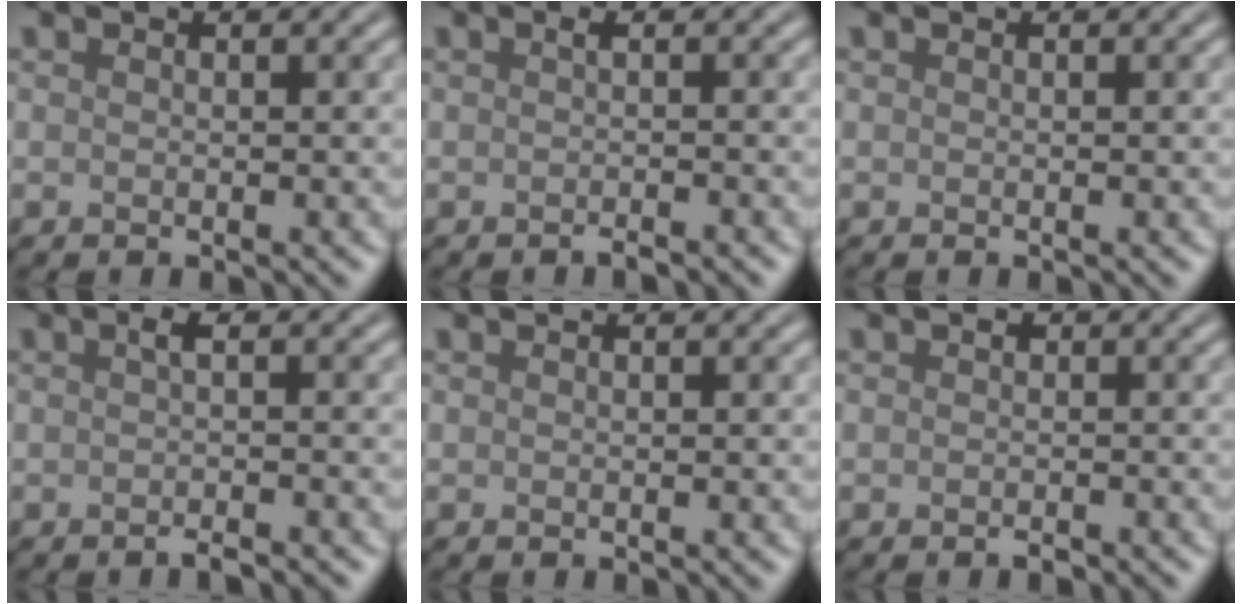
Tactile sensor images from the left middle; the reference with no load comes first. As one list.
[{"total": 1.0, "force": [-0.5, 0.1, 0.9], "torque": [-0.016, -0.002, -0.009]}, {"total": 0.0}, {"total": 1.9, "force": [-0.6, 0.3, 1.8], "torque": [-0.027, -0.002, -0.011]}, {"total": 0.0}, {"total": 0.8, "force": [-0.4, 0.6, 0.4], "torque": [-0.004, -0.004, -0.008]}]